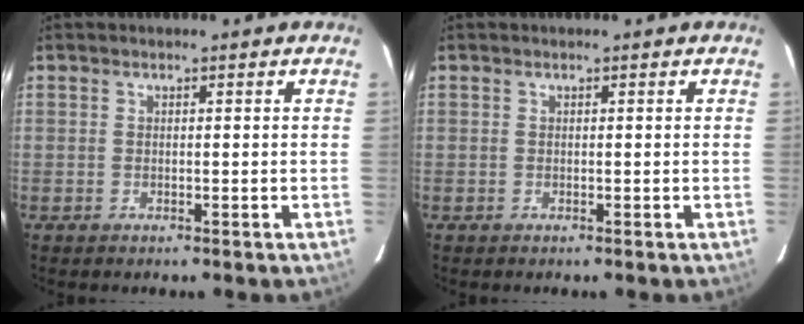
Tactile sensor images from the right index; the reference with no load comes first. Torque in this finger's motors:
{"motor_torque": [0.00, 0.00, 0.00, 0.00]}